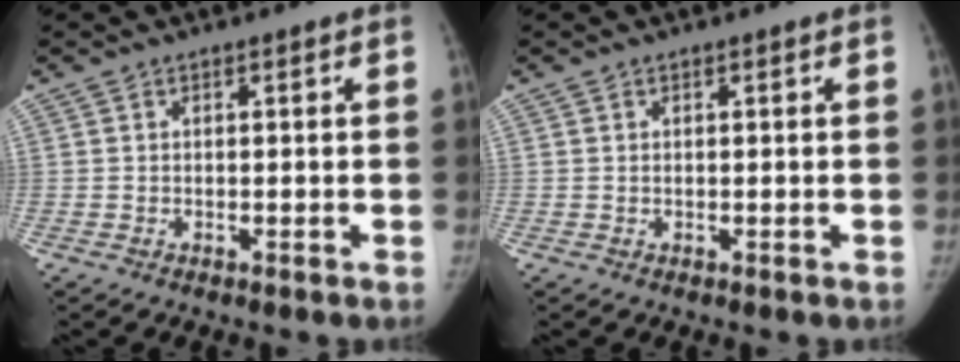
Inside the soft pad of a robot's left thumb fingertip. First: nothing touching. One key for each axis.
{"total": 0.0}